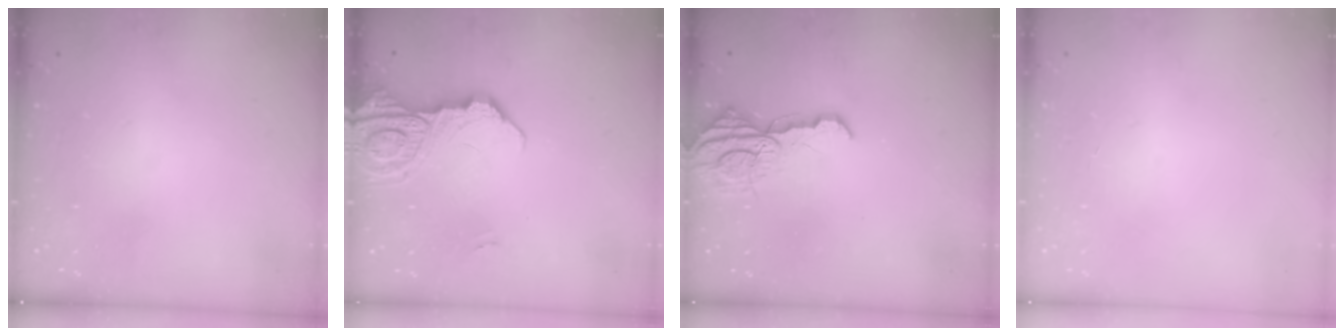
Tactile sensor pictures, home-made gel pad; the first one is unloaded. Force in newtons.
{"total": 13.1, "press": 13.0, "slide": 1.3}
{"total": 11.6, "press": 11.5, "slide": 1.1}
{"total": 0.0}